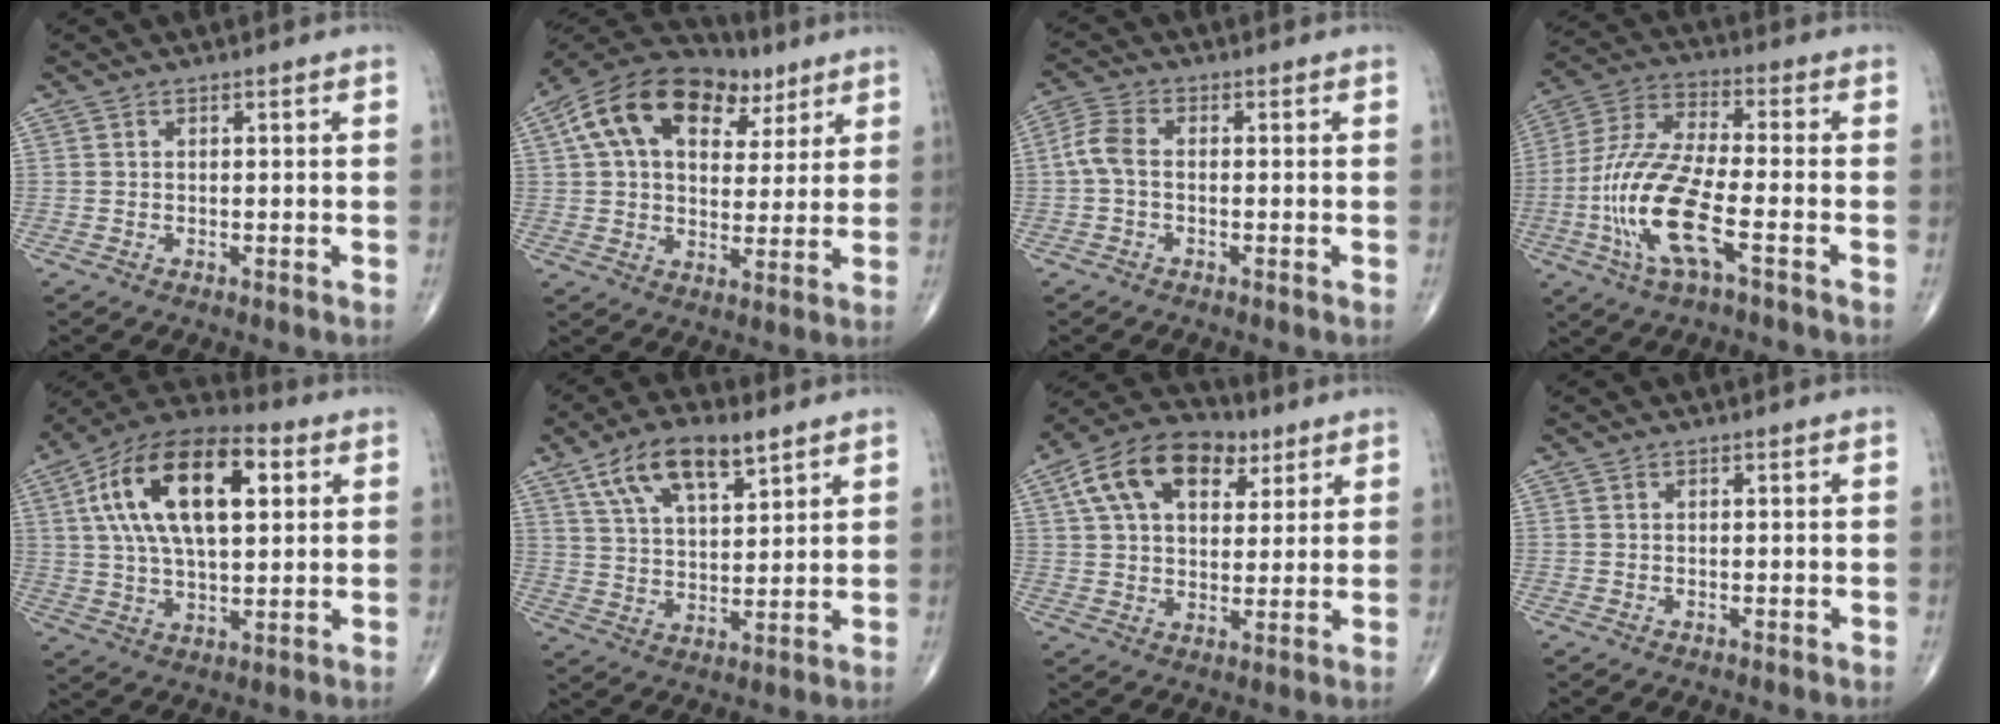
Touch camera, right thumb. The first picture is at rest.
{"total": 20.6, "force": [9.0, 12.4, 13.8], "torque": [-0.218, 0.014, 0.144]}
{"total": 4.4, "force": [-0.4, 2.5, 3.6], "torque": [-0.085, 0.012, -0.018]}
{"total": 15.8, "force": [-5.0, 4.5, 14.3], "torque": [-0.317, 0.021, -0.099]}
{"total": 20.9, "force": [5.8, 10.1, 17.4], "torque": [-0.297, 0.008, 0.091]}
{"total": 12.8, "force": [7.3, 5.5, 8.9], "torque": [-0.140, -0.022, 0.136]}
{"total": 16.0, "force": [6.9, 9.8, 10.6], "torque": [-0.156, 0.001, 0.113]}
{"total": 0.0}